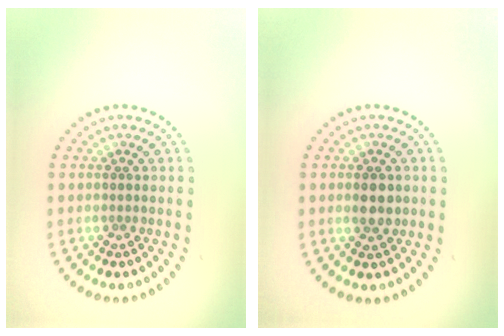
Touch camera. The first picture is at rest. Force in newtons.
{"total": 2.2, "press": 2.2, "slide": 0.2}